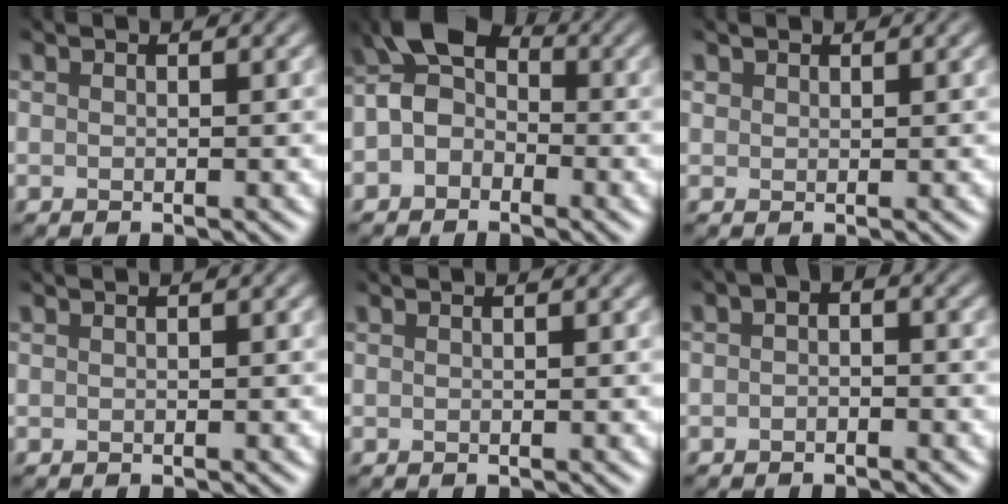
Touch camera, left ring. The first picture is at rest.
{"total": 6.1, "force": [-1.4, 4.6, 3.9], "torque": [-0.064, 0.019, -0.038]}
{"total": 0.7, "force": [0.6, 0.4, -0.2], "torque": [-0.002, 0.001, 0.020]}
{"total": 0.6, "force": [0.1, 0.2, 0.6], "torque": [-0.010, 0.002, 0.003]}
{"total": 0.0}
{"total": 1.7, "force": [-0.6, 1.1, 1.1], "torque": [-0.017, 0.005, -0.010]}